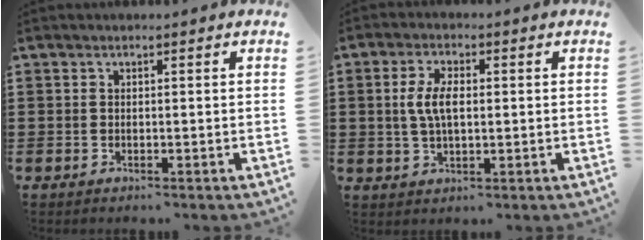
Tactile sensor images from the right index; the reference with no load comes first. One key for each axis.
{"total": 5.3, "fx": 0.4, "fy": 2.4, "fz": 4.7, "tx": -0.108, "ty": 0.004, "tz": 0.001}